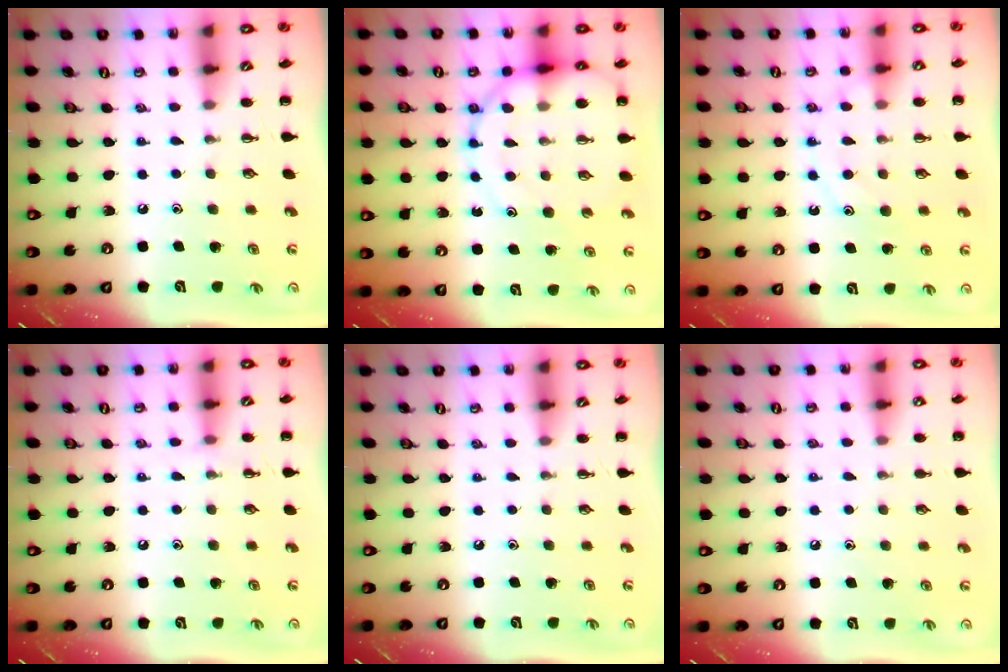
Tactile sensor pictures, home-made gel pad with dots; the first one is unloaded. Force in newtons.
{"total": 13.6, "press": 13.3, "slide": 2.6}
{"total": 10.3, "press": 10.3, "slide": 0.8}
{"total": 5.9, "press": 5.5, "slide": 1.9}
{"total": 0.0}
{"total": 6.2, "press": 5.9, "slide": 1.8}